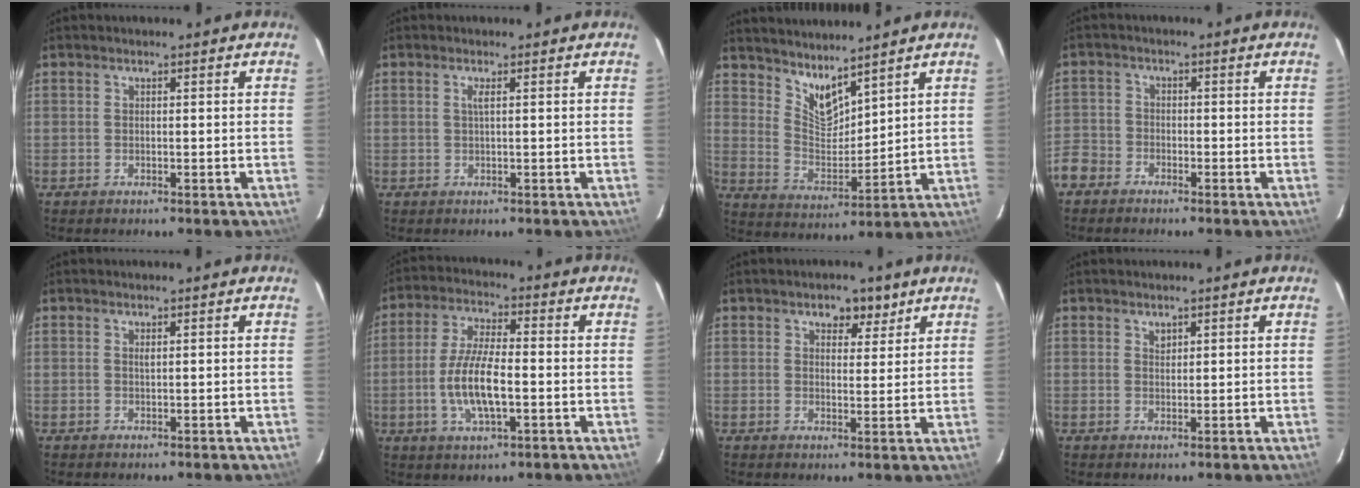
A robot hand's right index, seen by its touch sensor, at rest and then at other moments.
{"total": 1.0, "force": [0.2, -0.3, 0.9], "torque": [-0.018, 0.000, 0.003]}
{"total": 7.8, "force": [6.6, 2.2, 3.6], "torque": [-0.060, -0.010, 0.131]}
{"total": 7.1, "force": [-4.3, 5.4, 1.5], "torque": [-0.053, 0.015, -0.090]}
{"total": 0.5, "force": [0.3, 0.1, 0.4], "torque": [-0.008, 0.002, 0.006]}
{"total": 10.0, "force": [-2.1, 3.0, 9.3], "torque": [-0.189, 0.000, -0.040]}
{"total": 4.6, "force": [2.9, 2.9, 2.1], "torque": [-0.018, -0.002, 0.040]}
{"total": 1.1, "force": [0.8, 0.7, 0.3], "torque": [-0.002, 0.001, 0.015]}